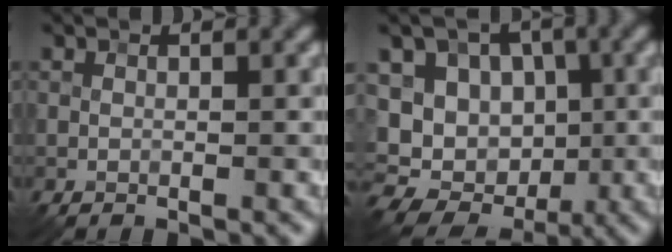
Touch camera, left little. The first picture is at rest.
{"total": 12.8, "force": [-0.6, 11.0, 6.4], "torque": [-0.102, 0.029, -0.030]}